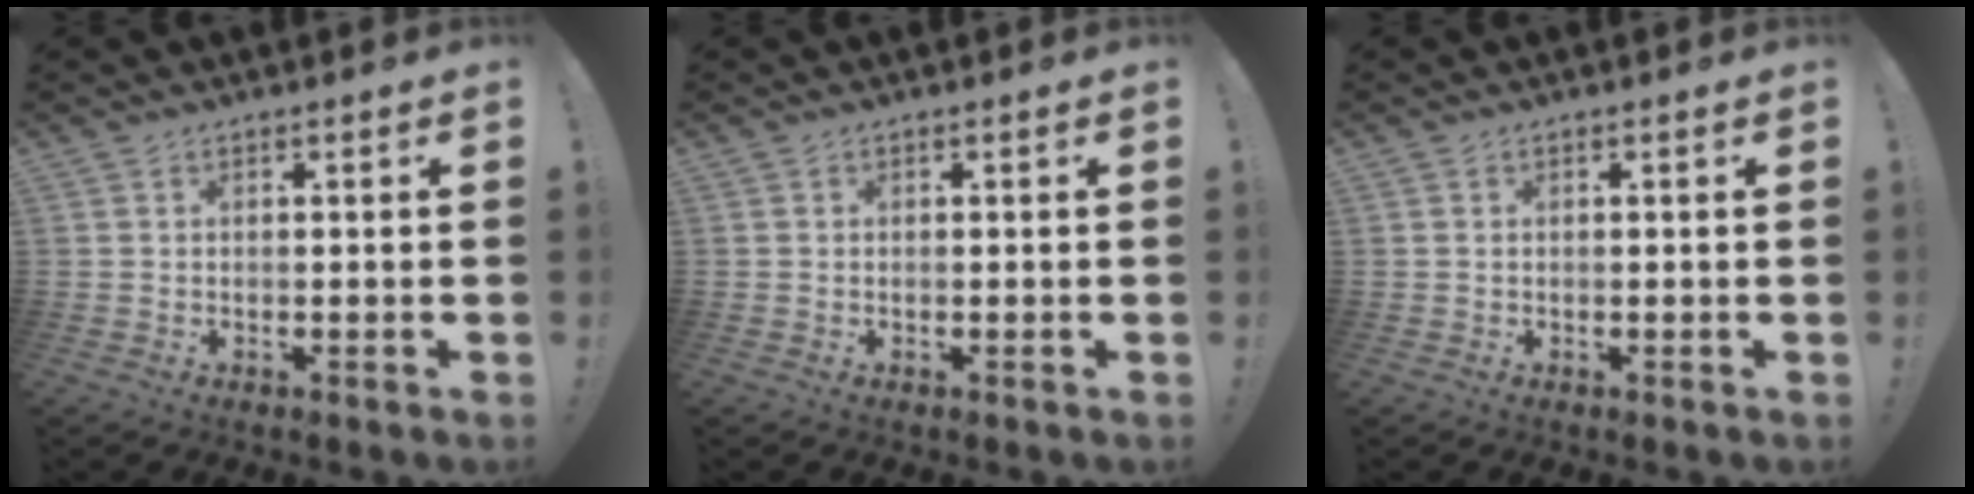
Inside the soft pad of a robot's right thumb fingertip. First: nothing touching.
{"total": 0.0}
{"total": 0.0}